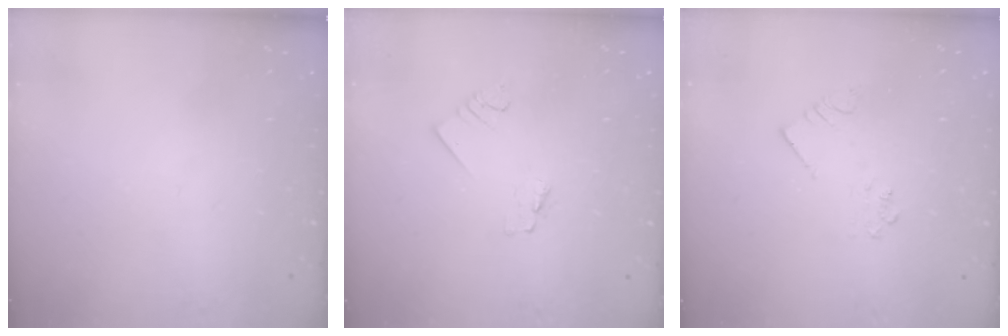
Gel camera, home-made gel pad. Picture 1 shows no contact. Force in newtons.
{"total": 1.6, "press": 1.6, "slide": 0.1}
{"total": 2.5, "press": 2.5, "slide": 0.2}